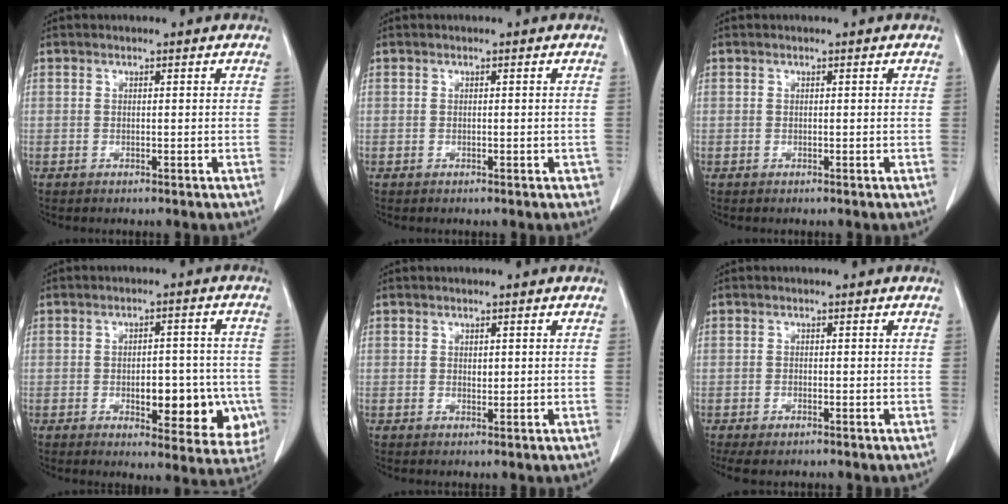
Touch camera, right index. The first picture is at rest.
{"total": 0.8, "force": [-0.3, 0.4, 0.6], "torque": [-0.002, 0.001, -0.004]}
{"total": 0.0}
{"total": 12.0, "force": [-3.2, 5.3, 10.3], "torque": [-0.112, 0.007, -0.027]}
{"total": 0.8, "force": [0.2, 0.5, 0.6], "torque": [-0.007, -0.001, 0.004]}
{"total": 3.0, "force": [-2.2, 1.1, 1.7], "torque": [-0.031, -0.008, -0.033]}